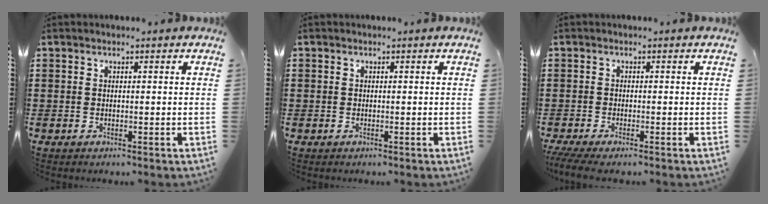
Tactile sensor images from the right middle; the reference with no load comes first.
{"total": 0.6, "force": [-0.2, 0.5, 0.0], "torque": [-0.001, 0.005, -0.005]}
{"total": 1.7, "force": [-1.3, 0.0, 1.0], "torque": [-0.025, -0.005, -0.028]}